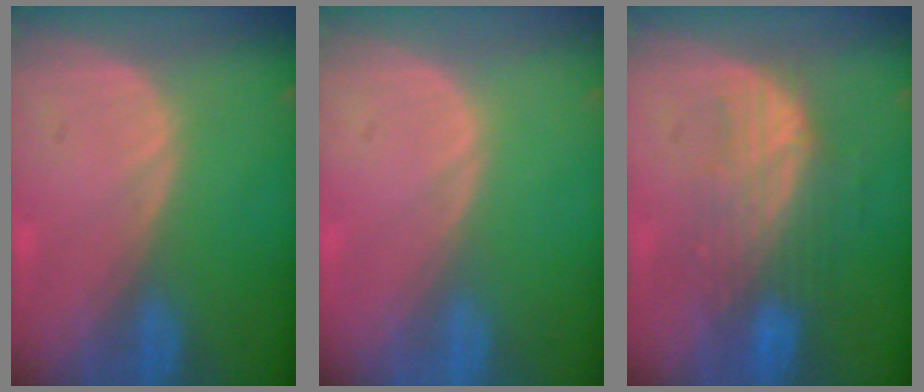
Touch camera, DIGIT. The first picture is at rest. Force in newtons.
{"total": 0.0}
{"total": 7.2, "press": 7.0, "slide": 1.5}